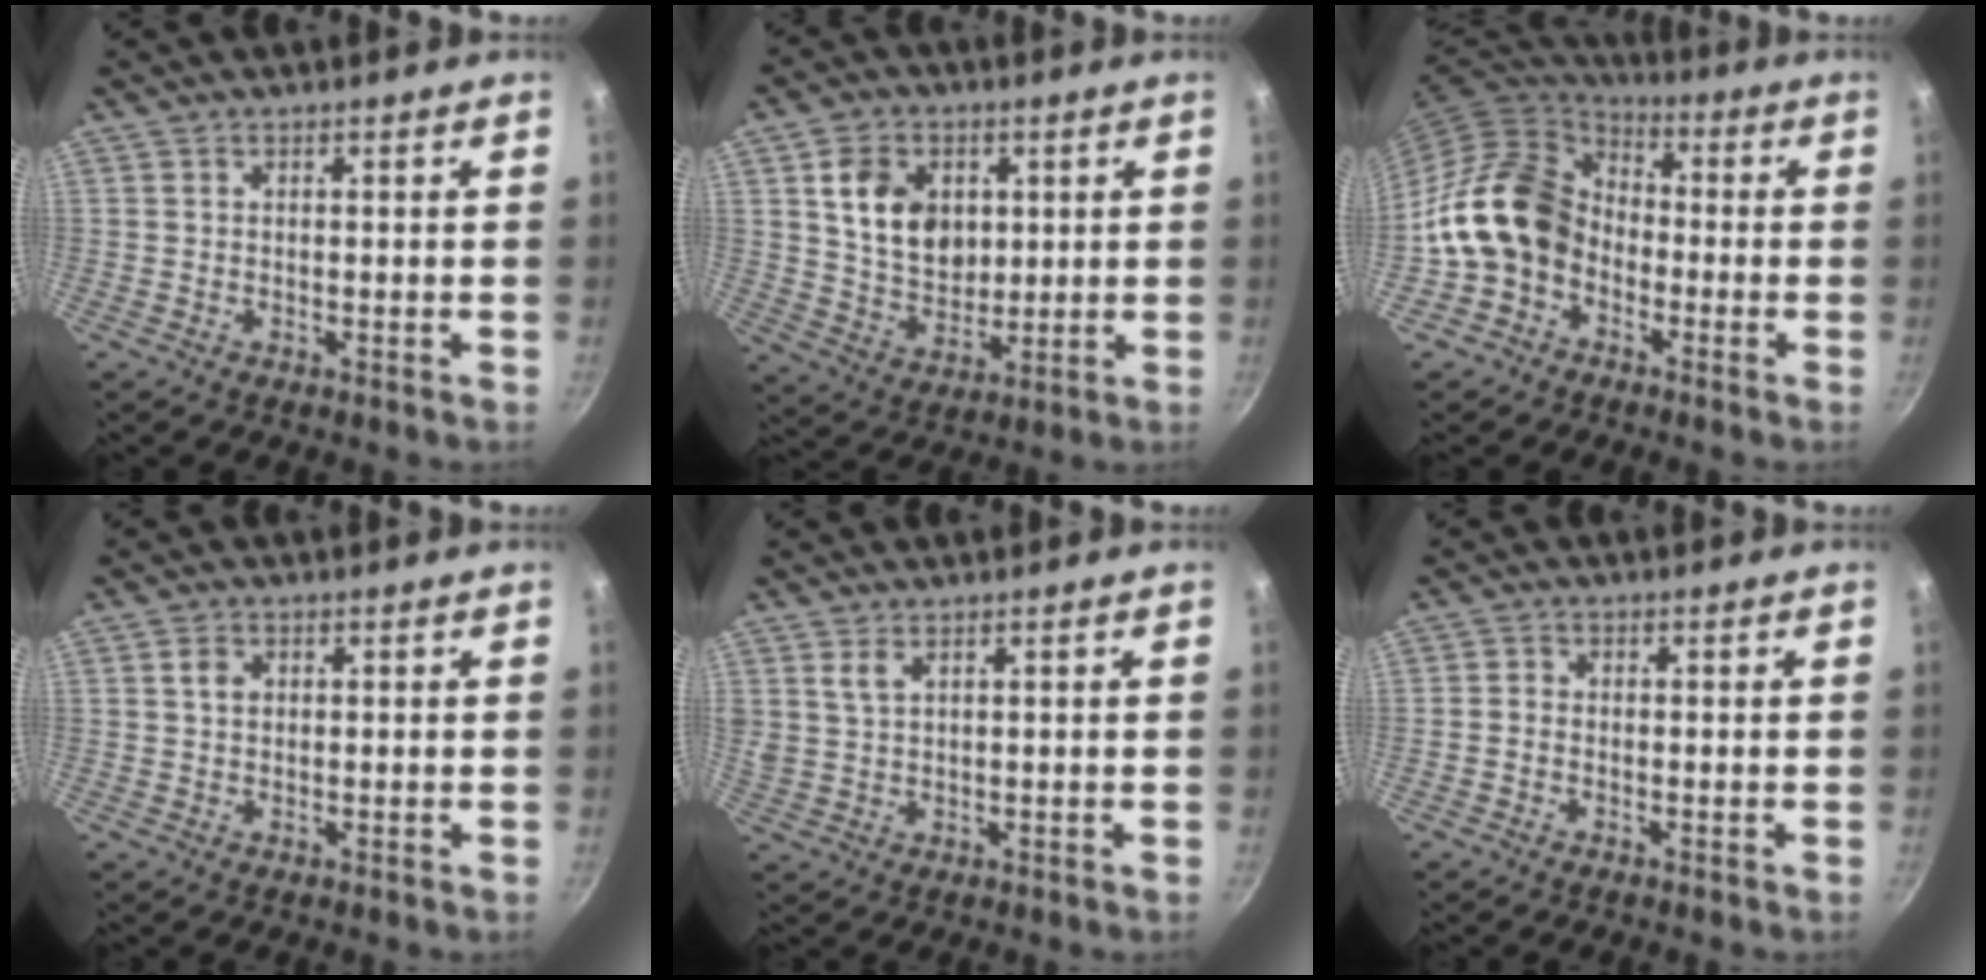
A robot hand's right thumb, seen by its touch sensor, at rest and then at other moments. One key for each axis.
{"total": 11.8, "fx": 3.0, "fy": 9.0, "fz": 6.9, "tx": -0.091, "ty": -0.013, "tz": 0.058}
{"total": 14.2, "fx": -3.8, "fy": 11.2, "fz": 7.8, "tx": -0.105, "ty": 0.048, "tz": -0.091}
{"total": 2.0, "fx": 0.5, "fy": 1.6, "fz": 1.2, "tx": -0.013, "ty": 0.003, "tz": 0.007}
{"total": 2.9, "fx": 1.6, "fy": 1.5, "fz": 1.8, "tx": -0.034, "ty": -0.006, "tz": 0.034}
{"total": 1.5, "fx": -0.7, "fy": 1.2, "fz": 0.6, "tx": -0.007, "ty": 0.009, "tz": -0.017}